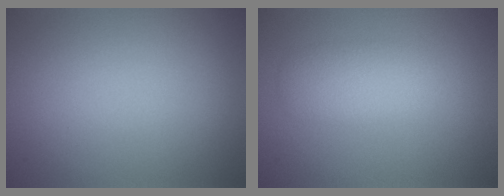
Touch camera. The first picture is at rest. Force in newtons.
{"total": 3.0, "press": 3.0, "slide": 0.1}